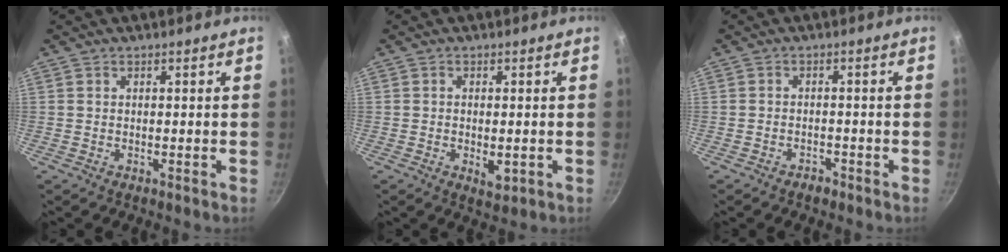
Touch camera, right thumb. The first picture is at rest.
{"total": 3.3, "force": [-0.7, 1.7, 2.8], "torque": [-0.046, -0.008, -0.008]}
{"total": 1.8, "force": [-1.5, 0.9, 0.4], "torque": [-0.003, 0.021, -0.020]}